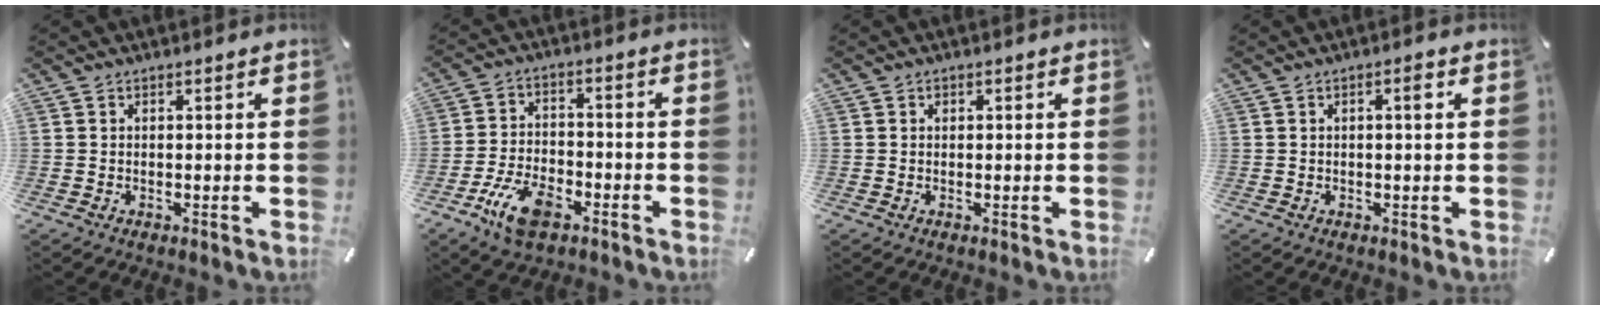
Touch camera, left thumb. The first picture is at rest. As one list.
[{"total": 10.1, "force": [-5.7, 5.3, 6.4], "torque": [-0.138, 0.021, -0.105]}, {"total": 0.5, "force": [0.1, 0.5, 0.1], "torque": [-0.001, 0.003, 0.002]}, {"total": 2.1, "force": [0.5, 0.3, 2.0], "torque": [-0.031, 0.001, 0.005]}]